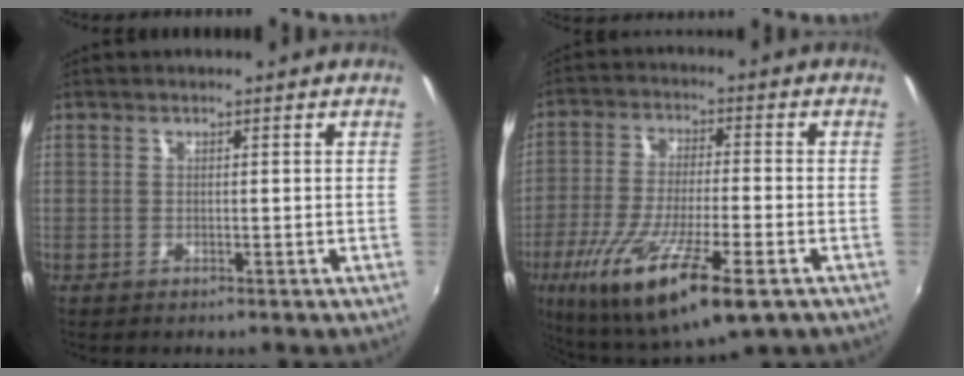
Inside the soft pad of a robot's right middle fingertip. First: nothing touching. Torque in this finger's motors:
{"motor_torque": [1.75, -0.39, 0.93, 0.21]}